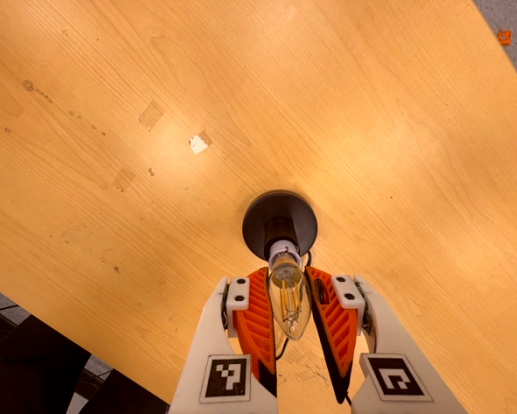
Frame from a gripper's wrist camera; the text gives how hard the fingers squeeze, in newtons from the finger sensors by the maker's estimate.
{"total": 12.2, "left": 11.0, "right": 13.4}